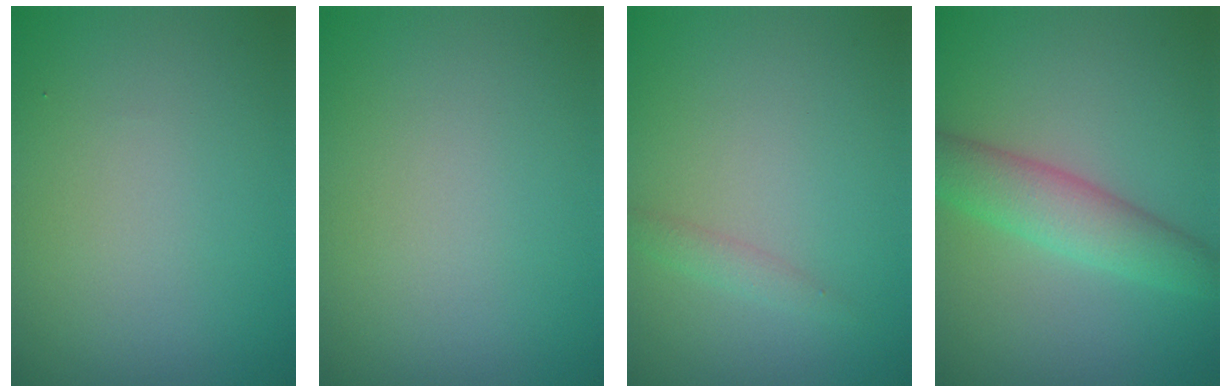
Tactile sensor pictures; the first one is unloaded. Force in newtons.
{"total": 0.0}
{"total": 1.1, "press": 1.1, "slide": 0.1}
{"total": 4.3, "press": 4.3, "slide": 0.2}